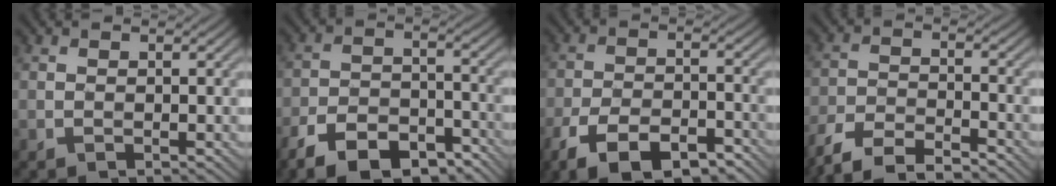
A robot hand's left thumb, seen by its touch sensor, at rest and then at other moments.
{"total": 9.9, "force": [-7.4, 4.3, 5.0], "torque": [-0.094, -0.004, -0.133]}
{"total": 9.4, "force": [-6.7, 3.7, 5.6], "torque": [-0.100, -0.001, -0.124]}
{"total": 7.3, "force": [-6.4, 1.5, 3.1], "torque": [-0.068, -0.002, -0.128]}